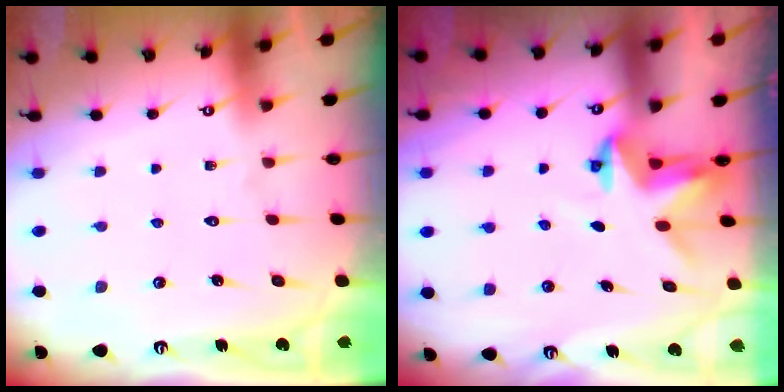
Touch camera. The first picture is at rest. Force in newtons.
{"total": 3.1, "press": 3.1, "slide": 0.2}